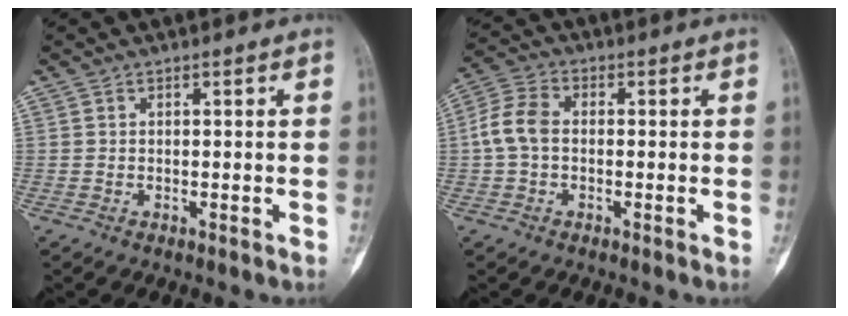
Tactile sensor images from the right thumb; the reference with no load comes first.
{"total": 6.5, "force": [-0.4, 4.4, 4.7], "torque": [-0.097, 0.017, -0.018]}